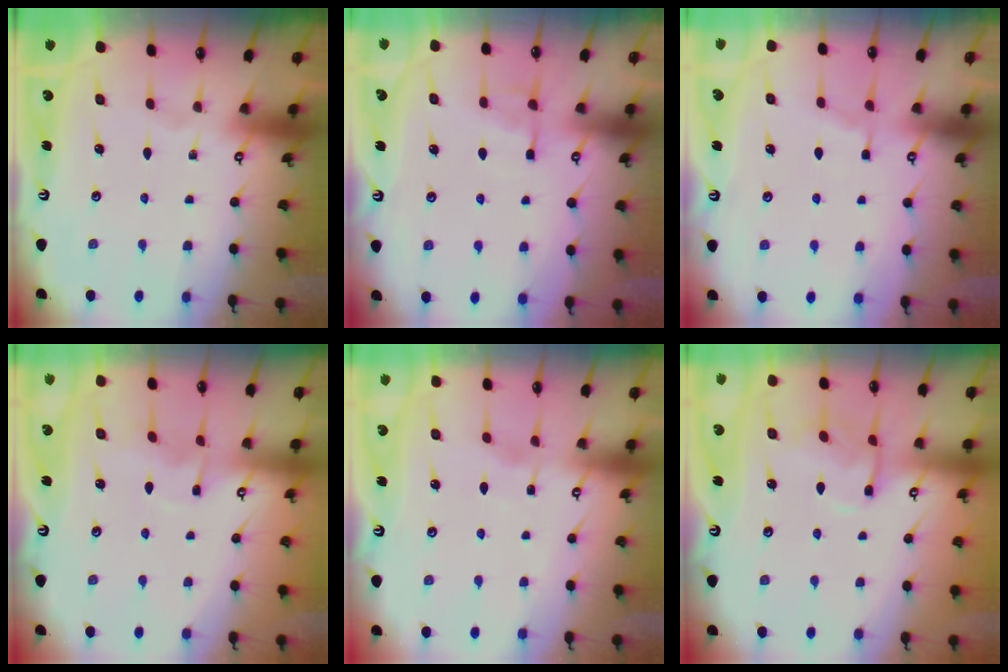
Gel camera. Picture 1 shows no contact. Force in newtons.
{"total": 5.9, "press": 5.9, "slide": 0.2}
{"total": 3.2, "press": 3.2, "slide": 0.5}
{"total": 3.6, "press": 3.6, "slide": 0.1}
{"total": 2.6, "press": 2.6, "slide": 0.3}
{"total": 8.2, "press": 8.2, "slide": 0.7}